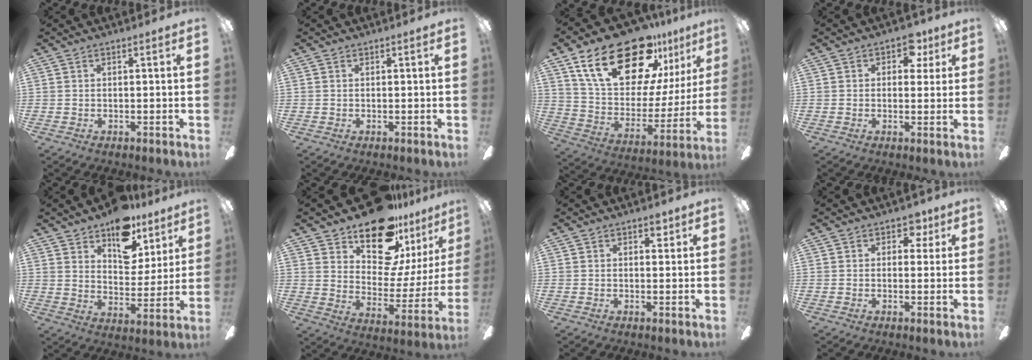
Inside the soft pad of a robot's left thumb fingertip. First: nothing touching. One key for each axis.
{"total": 0.0}
{"total": 27.1, "fx": 18.2, "fy": 12.2, "fz": 15.8, "tx": -0.268, "ty": -0.112, "tz": 0.320}
{"total": 6.0, "fx": 2.6, "fy": 4.3, "fz": 3.3, "tx": -0.031, "ty": 0.001, "tz": 0.042}
{"total": 14.6, "fx": 10.6, "fy": 8.1, "fz": 6.1, "tx": -0.080, "ty": -0.068, "tz": 0.191}
{"total": 20.2, "fx": 15.4, "fy": 9.4, "fz": 9.2, "tx": -0.146, "ty": -0.114, "tz": 0.271}
{"total": 2.2, "fx": 1.1, "fy": 1.5, "fz": 1.2, "tx": -0.008, "ty": 0.001, "tz": 0.015}
{"total": 4.3, "fx": 1.6, "fy": 3.4, "fz": 2.1, "tx": -0.014, "ty": 0.003, "tz": 0.023}